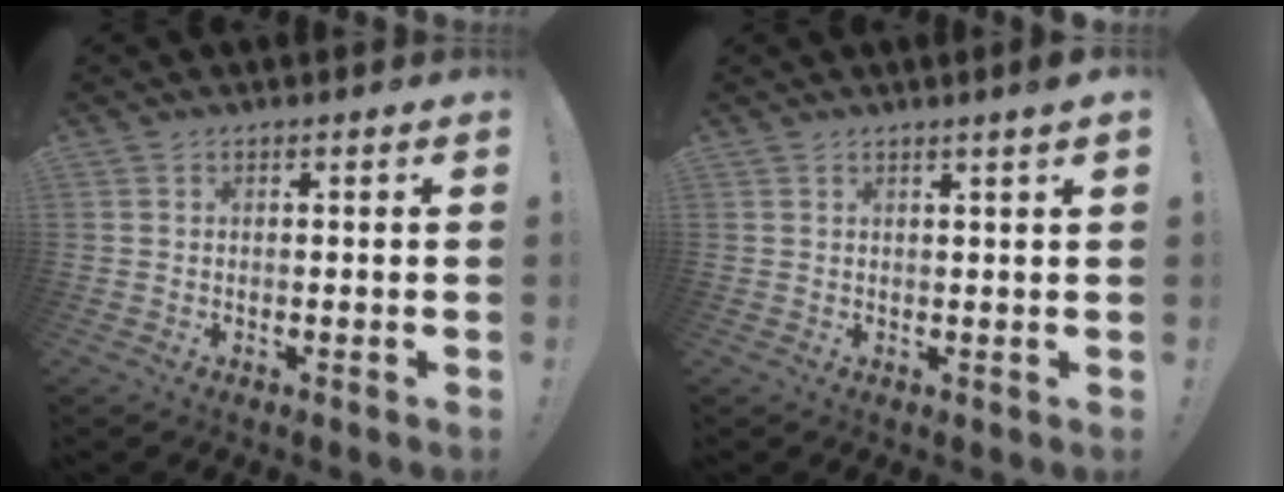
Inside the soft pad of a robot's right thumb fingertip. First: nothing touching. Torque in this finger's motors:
{"motor_torque": [-0.06, 0.02, 0.02, 0.02, 0.00]}